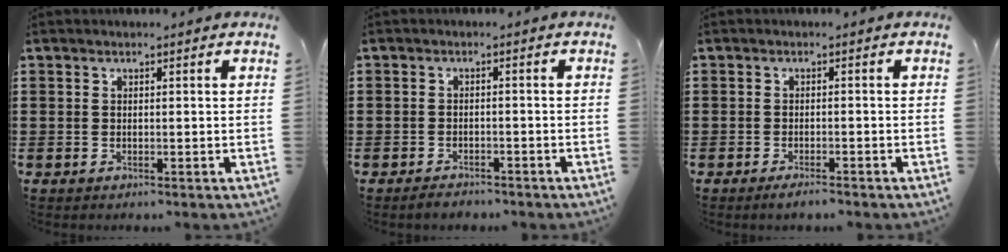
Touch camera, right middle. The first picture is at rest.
{"total": 1.6, "force": [-1.5, 0.5, 0.1], "torque": [-0.006, 0.003, -0.033]}
{"total": 1.5, "force": [-1.2, 0.1, 0.9], "torque": [-0.016, -0.003, -0.021]}